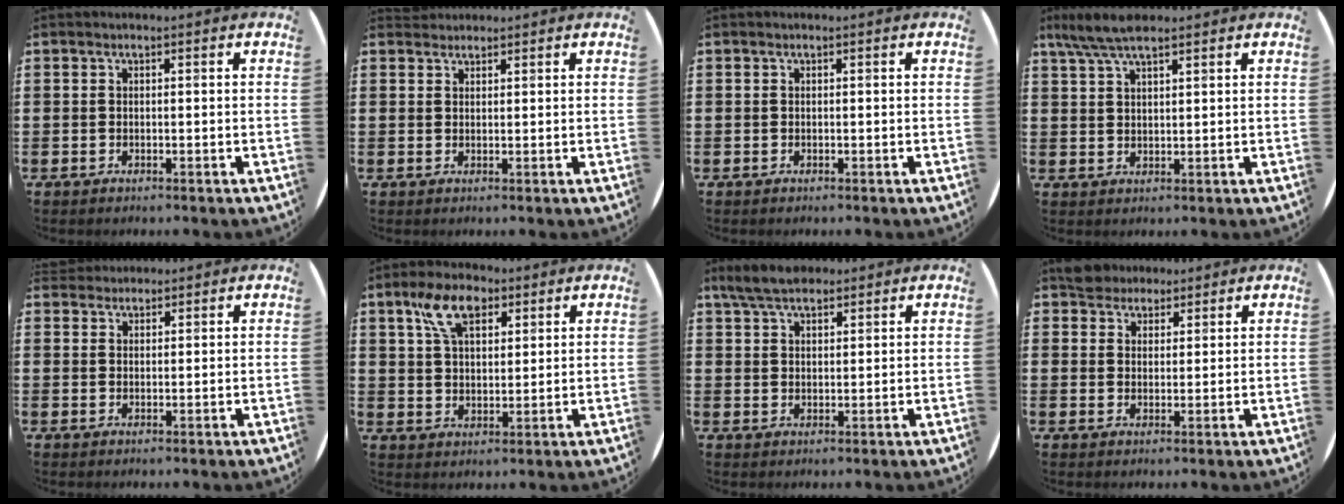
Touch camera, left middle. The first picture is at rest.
{"total": 1.3, "force": [1.3, 0.3, -0.2], "torque": [0.001, 0.002, 0.026]}
{"total": 0.0}
{"total": 5.4, "force": [4.2, 1.3, 3.2], "torque": [-0.071, -0.003, 0.075]}
{"total": 2.1, "force": [2.0, 0.6, -0.2], "torque": [-0.001, 0.001, 0.040]}
{"total": 7.6, "force": [4.5, 4.0, 4.6], "torque": [-0.090, 0.005, 0.079]}
{"total": 5.2, "force": [4.4, 1.8, 2.1], "torque": [-0.052, -0.004, 0.082]}
{"total": 3.9, "force": [3.6, 1.6, 0.0], "torque": [-0.006, -0.001, 0.070]}